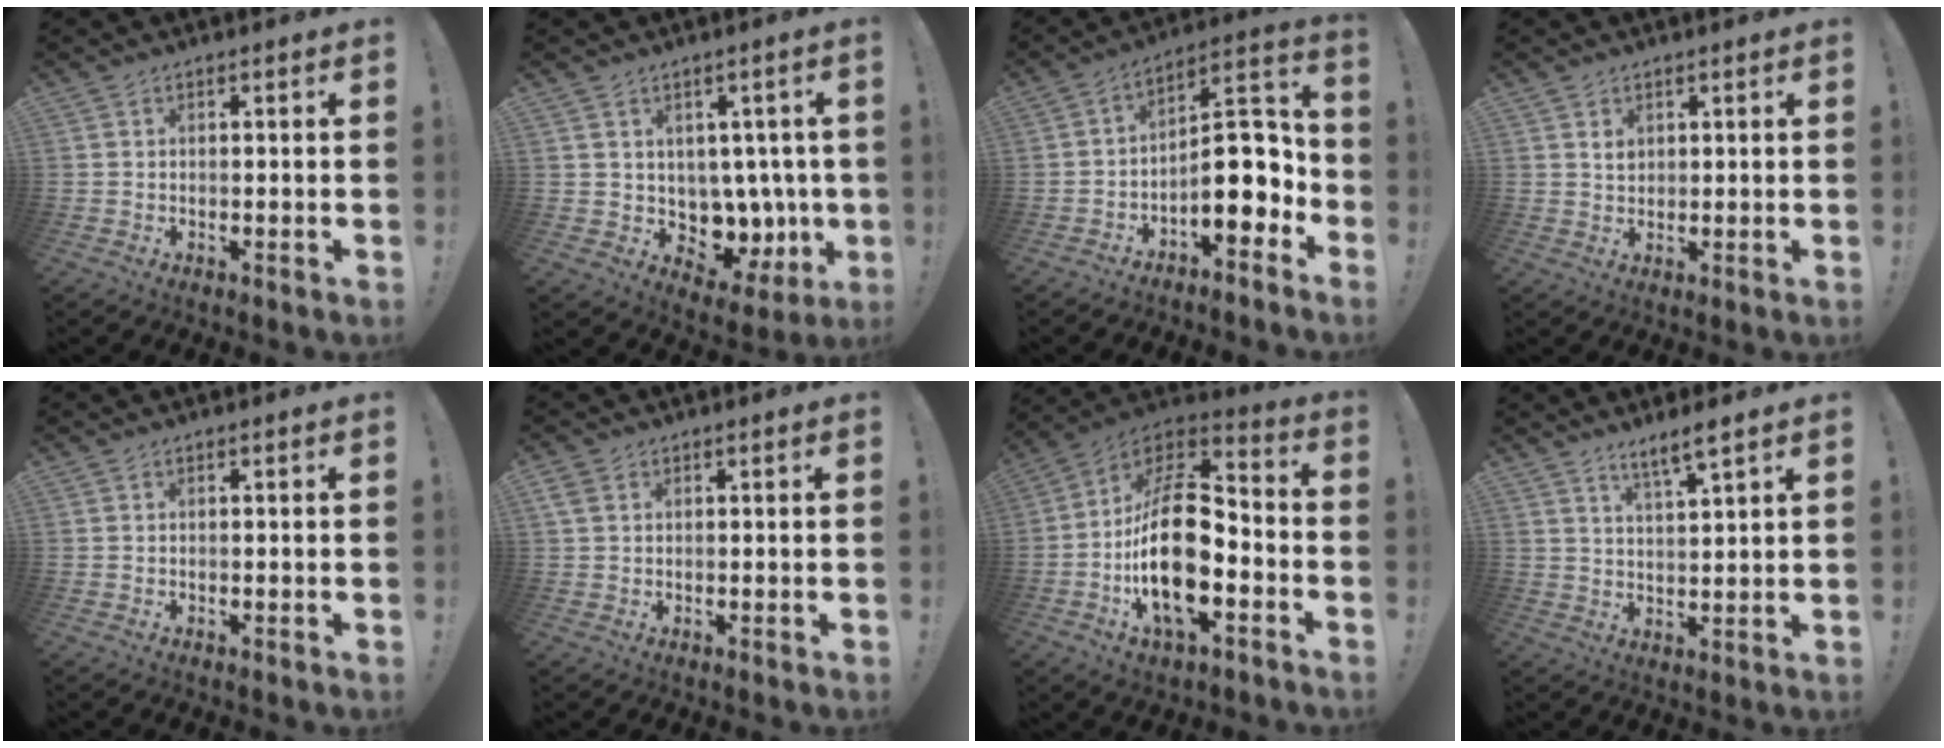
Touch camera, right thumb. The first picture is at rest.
{"total": 8.2, "force": [1.9, 6.9, 3.9], "torque": [-0.048, -0.032, 0.054]}
{"total": 13.9, "force": [-3.6, 6.4, 11.8], "torque": [-0.164, 0.024, -0.053]}
{"total": 2.2, "force": [1.1, 1.7, 0.9], "torque": [-0.012, -0.002, 0.021]}
{"total": 0.0}
{"total": 3.1, "force": [1.2, 2.3, 1.6], "torque": [-0.023, 0.001, 0.023]}
{"total": 23.2, "force": [-4.7, 11.4, 19.7], "torque": [-0.371, 0.025, -0.073]}
{"total": 6.1, "force": [4.8, 0.3, 3.7], "torque": [-0.064, -0.026, 0.081]}